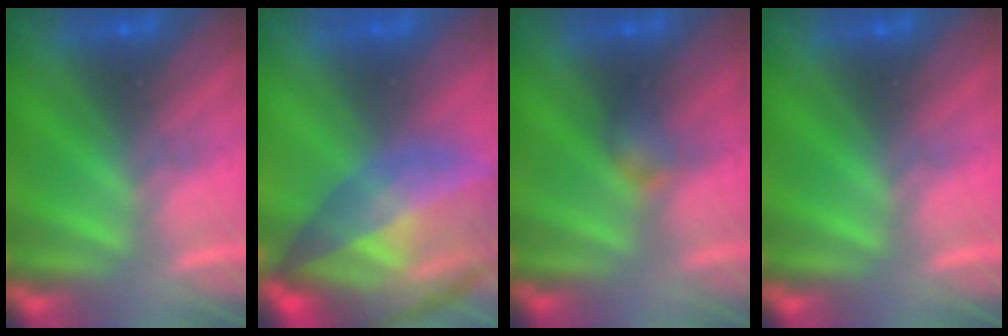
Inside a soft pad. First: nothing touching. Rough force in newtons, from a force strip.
{"total": 7.5}
{"total": 2.2}
{"total": 0.0}